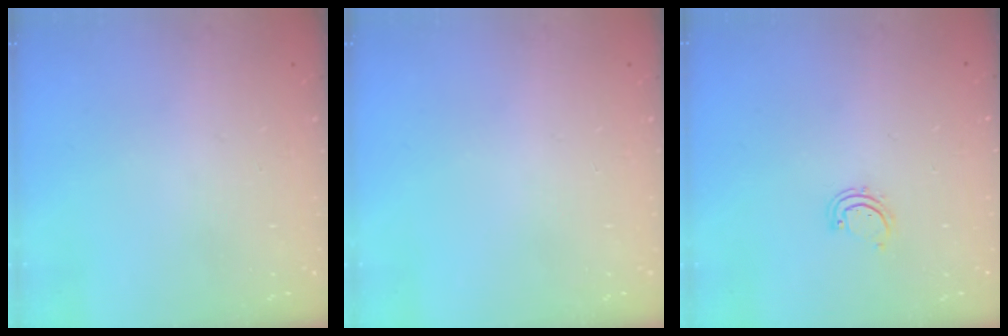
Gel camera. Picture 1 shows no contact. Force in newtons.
{"total": 0.0}
{"total": 2.9, "press": 2.9, "slide": 0.3}